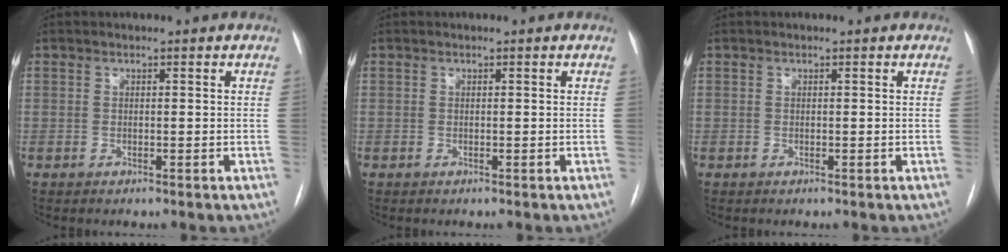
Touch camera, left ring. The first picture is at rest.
{"total": 0.0}
{"total": 0.0}